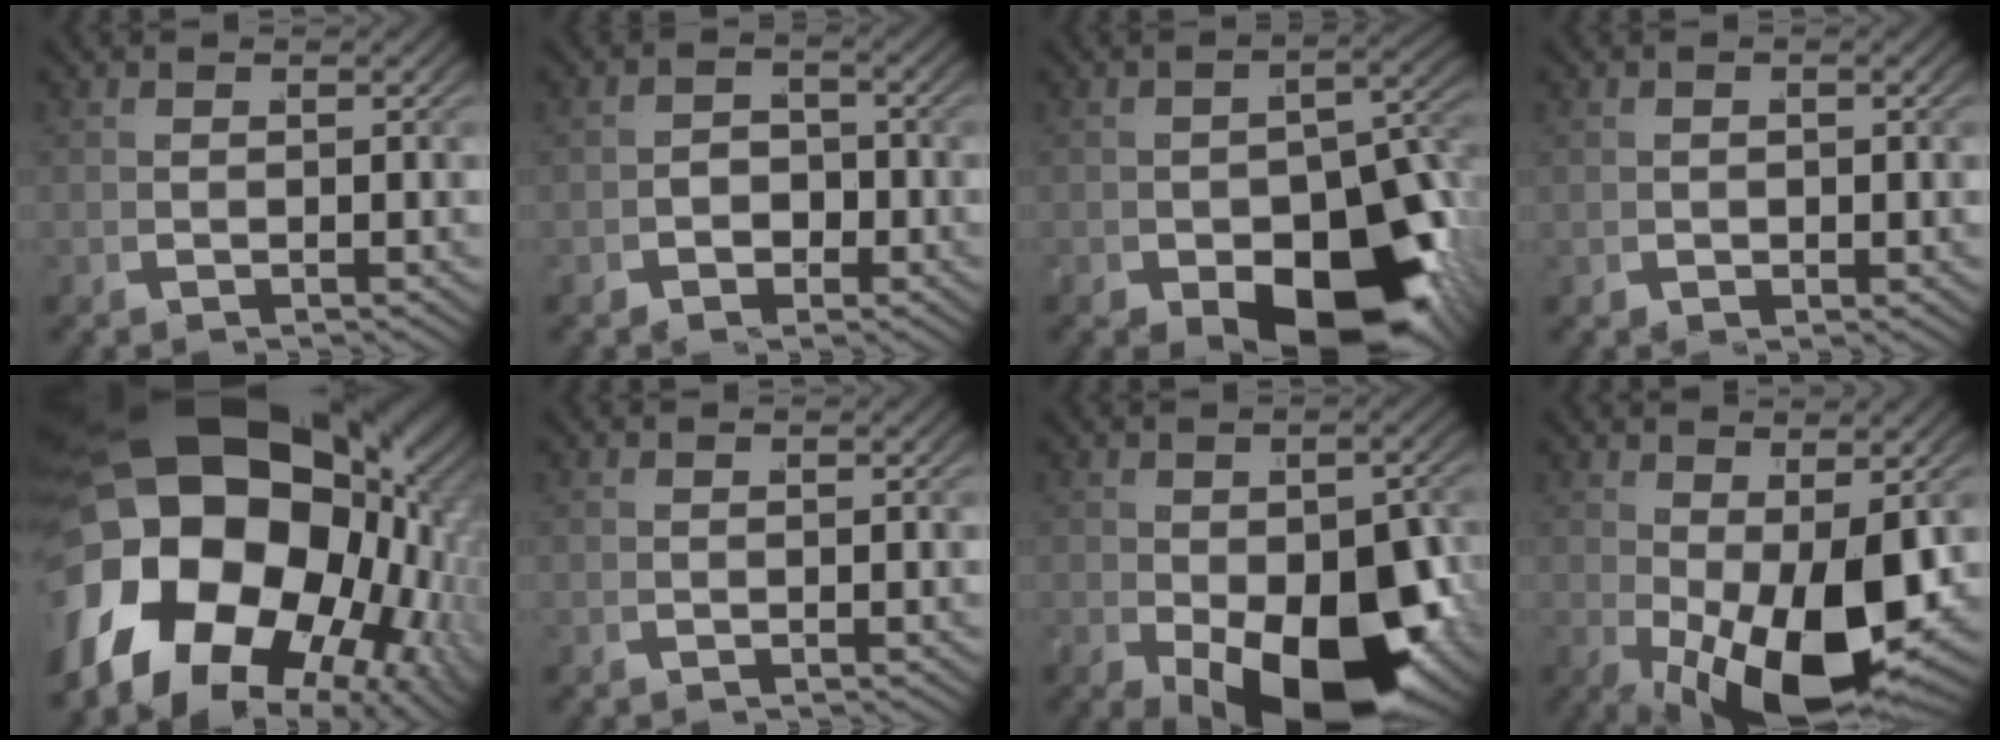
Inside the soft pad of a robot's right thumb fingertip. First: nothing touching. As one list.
[{"total": 1.9, "force": [-0.9, 1.5, 0.9], "torque": [-0.006, -0.003, -0.015]}, {"total": 13.9, "force": [-4.9, 8.2, 10.1], "torque": [-0.149, -0.051, -0.044]}, {"total": 0.8, "force": [-0.1, 0.6, 0.5], "torque": [-0.008, 0.001, -0.002]}, {"total": 27.4, "force": [0.9, 19.3, 19.4], "torque": [-0.352, -0.031, 0.017]}, {"total": 0.0}, {"total": 13.7, "force": [-3.1, 7.6, 10.9], "torque": [-0.179, -0.060, -0.011]}, {"total": 10.3, "force": [-1.3, 4.8, 9.0], "torque": [-0.168, -0.042, 0.007]}]